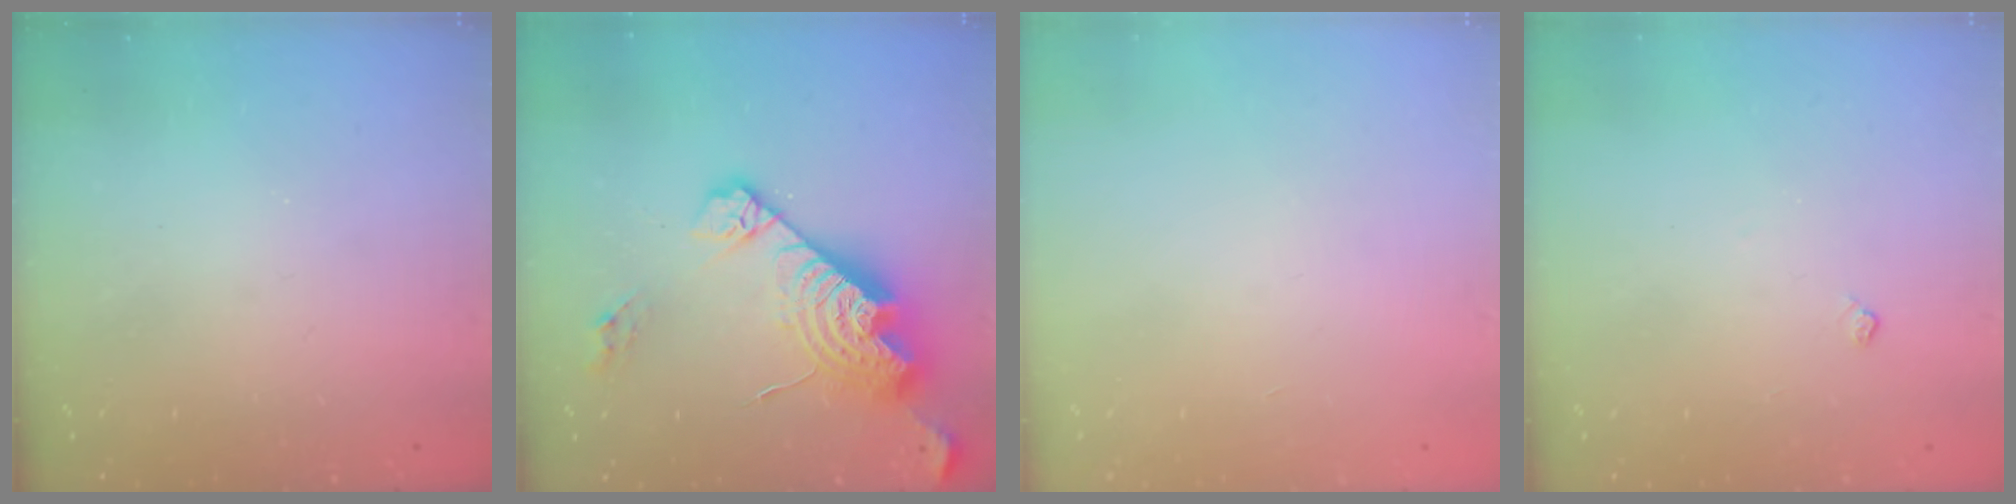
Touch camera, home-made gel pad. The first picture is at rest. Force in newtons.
{"total": 20.8, "press": 20.7, "slide": 1.7}
{"total": 0.0}
{"total": 3.2, "press": 3.1, "slide": 0.5}